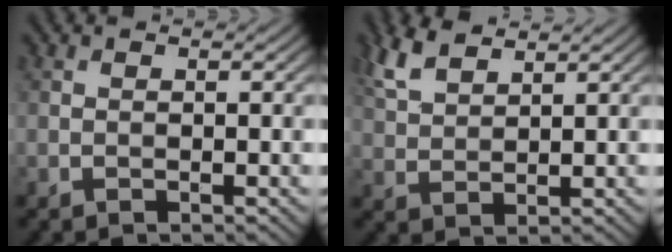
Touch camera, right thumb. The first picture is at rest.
{"total": 5.2, "force": [3.9, 1.8, 3.0], "torque": [-0.082, 0.011, 0.086]}